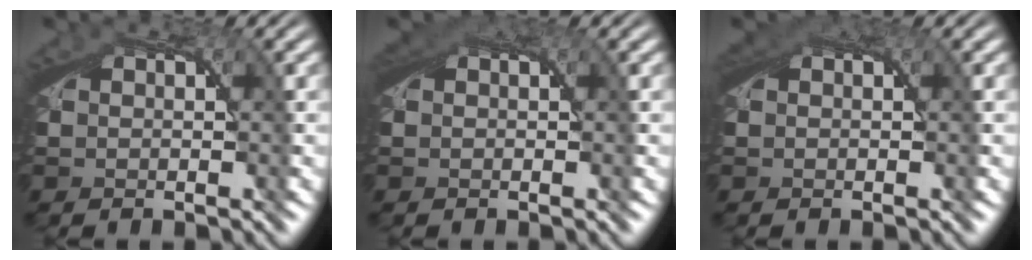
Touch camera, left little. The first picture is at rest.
{"total": 1.2, "force": [0.5, 0.9, 0.8], "torque": [-0.016, -0.003, 0.007]}
{"total": 1.2, "force": [0.4, 0.9, 0.7], "torque": [-0.015, -0.003, 0.007]}